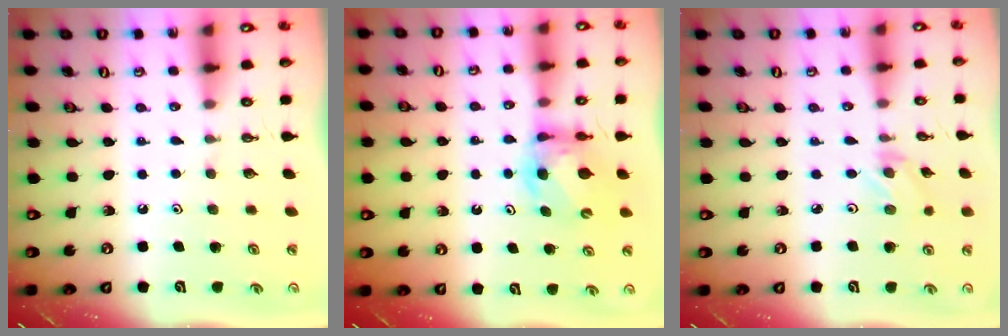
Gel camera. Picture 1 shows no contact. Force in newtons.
{"total": 6.1, "press": 6.1, "slide": 0.1}
{"total": 1.6, "press": 1.5, "slide": 0.3}